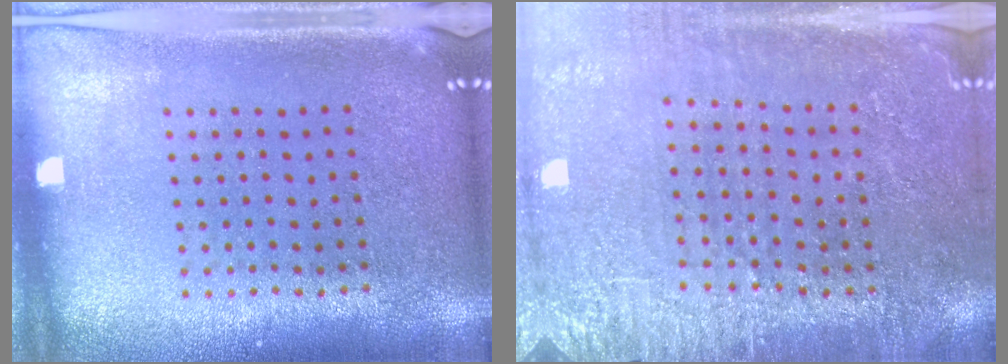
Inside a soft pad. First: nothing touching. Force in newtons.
{"total": 3.0, "press": 2.8, "slide": 0.8}